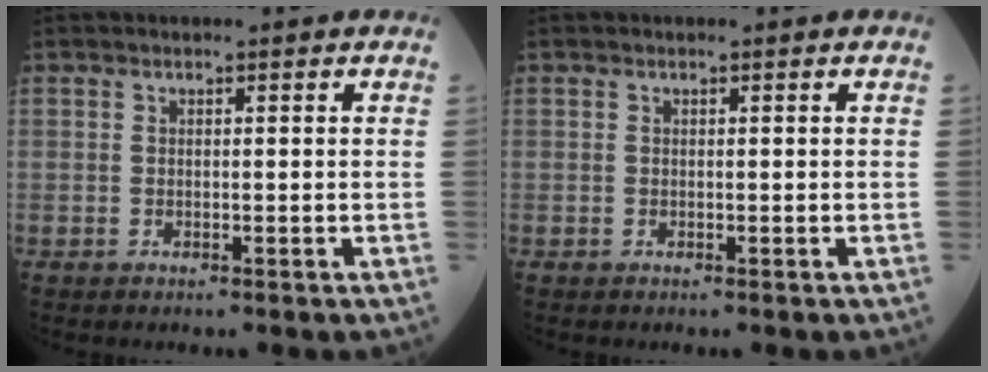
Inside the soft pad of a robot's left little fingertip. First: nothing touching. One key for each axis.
{"total": 0.0}